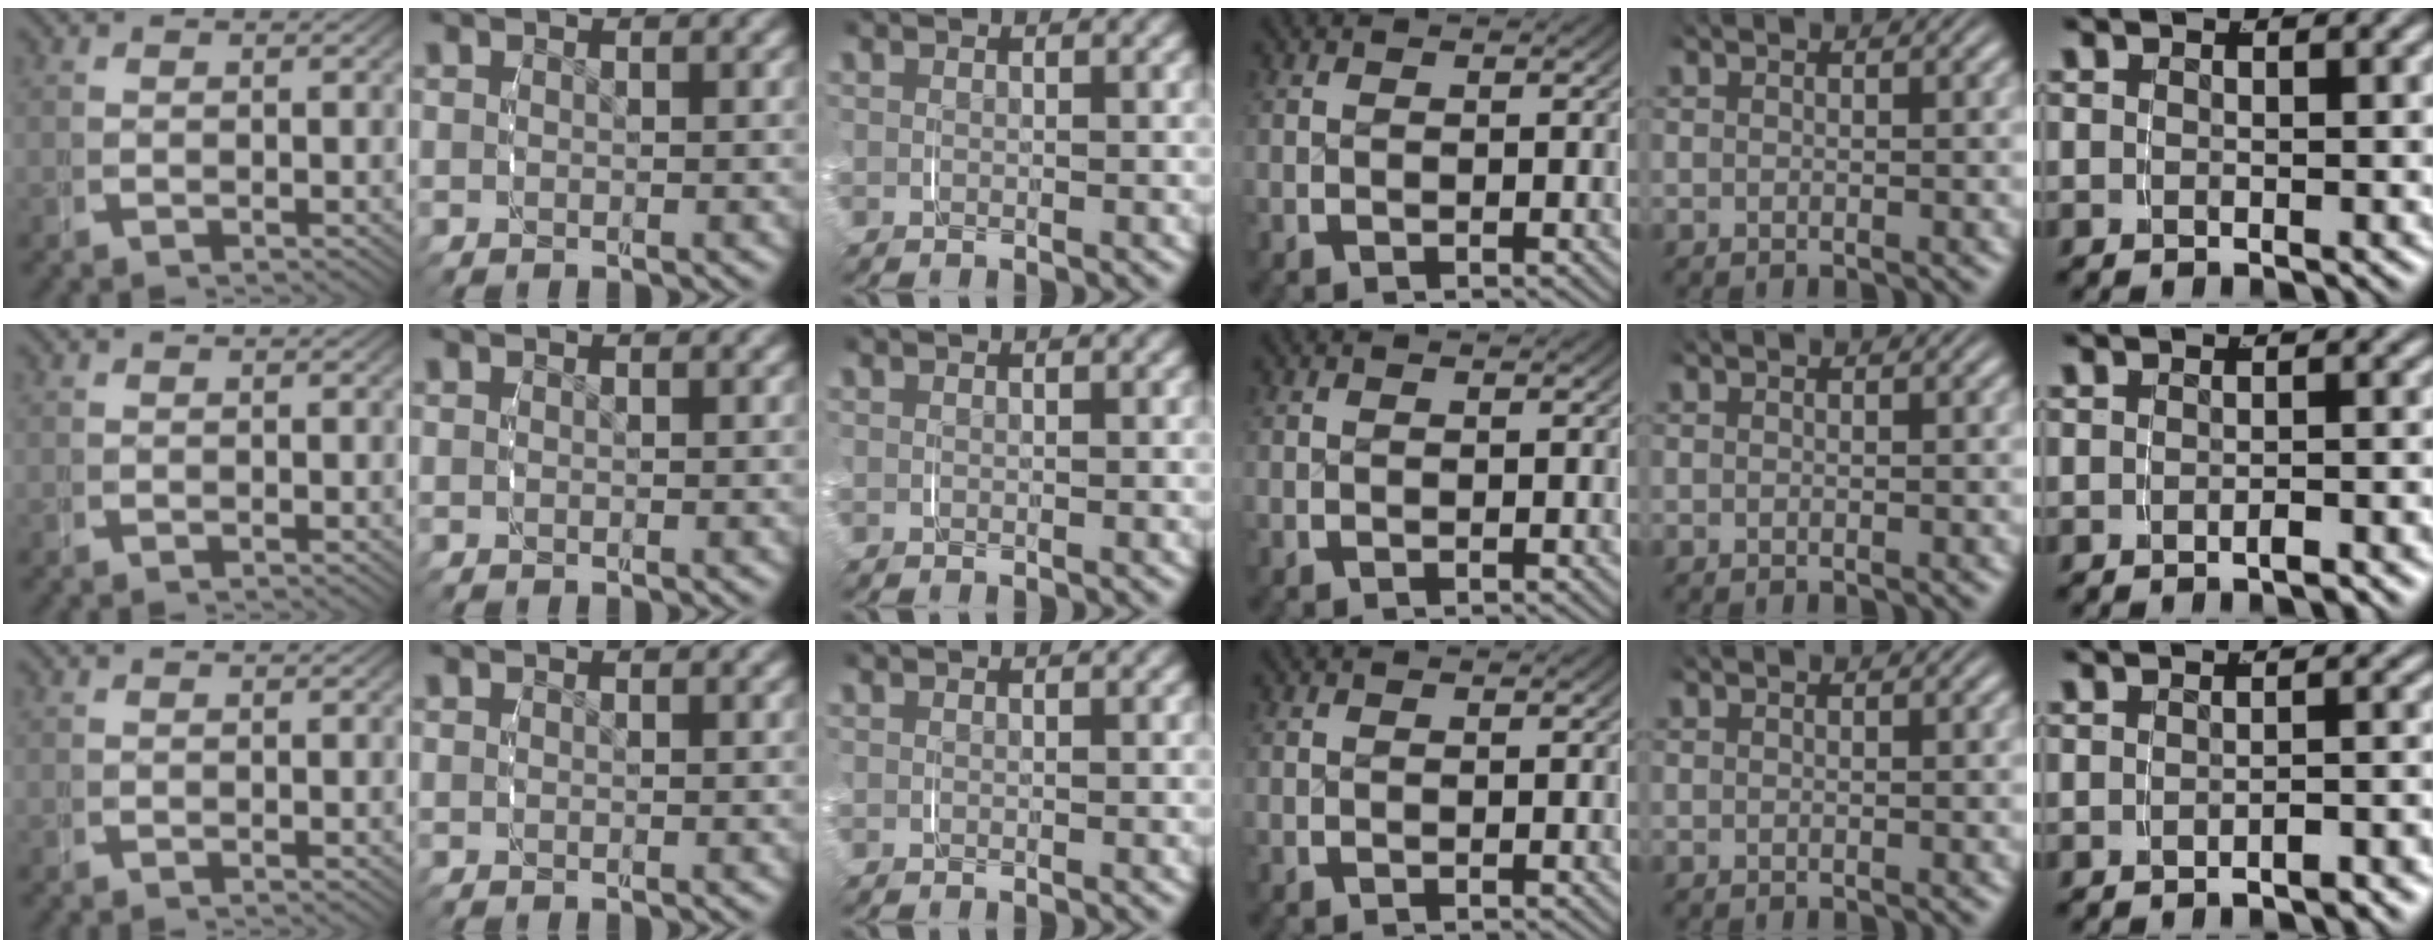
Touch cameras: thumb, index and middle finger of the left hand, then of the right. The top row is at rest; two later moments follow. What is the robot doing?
{"motion": "grasp_and_lifting", "object": "string"}